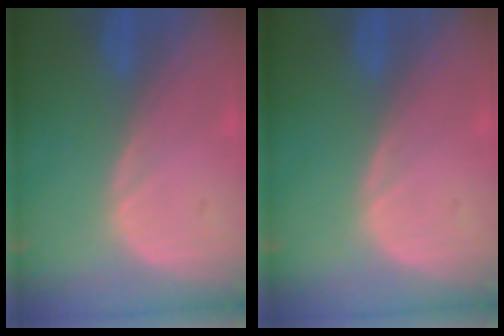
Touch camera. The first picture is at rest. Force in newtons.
{"total": 0.0}